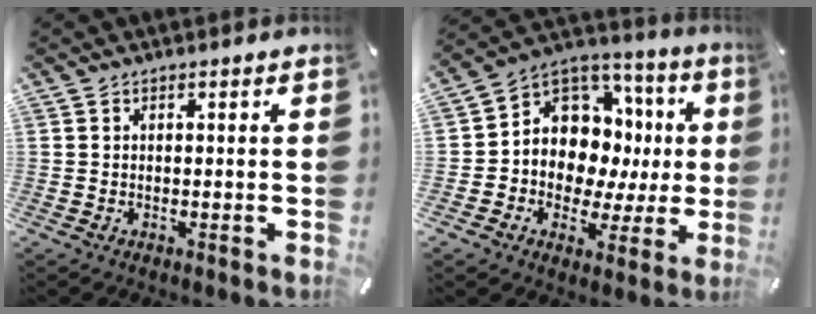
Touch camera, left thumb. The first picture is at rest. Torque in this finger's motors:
{"motor_torque": [2.40, 2.61, 0.51, 0.18, 0.12]}